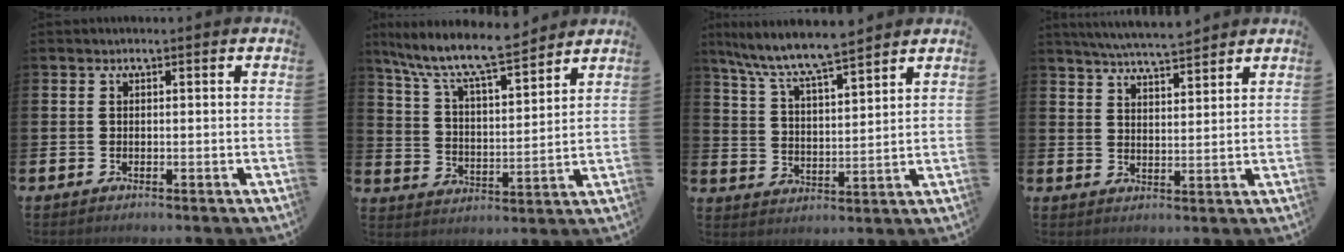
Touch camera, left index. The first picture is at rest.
{"total": 9.4, "force": [8.7, 1.0, 3.5], "torque": [-0.109, -0.059, 0.149]}
{"total": 8.0, "force": [7.5, 0.4, 2.8], "torque": [-0.087, -0.046, 0.133]}
{"total": 5.5, "force": [5.4, 0.1, 1.1], "torque": [-0.034, -0.027, 0.097]}